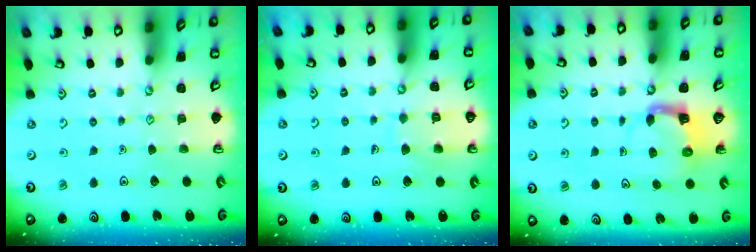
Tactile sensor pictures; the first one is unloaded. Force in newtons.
{"total": 6.9, "press": 6.9, "slide": 0.6}
{"total": 3.9, "press": 3.8, "slide": 0.7}